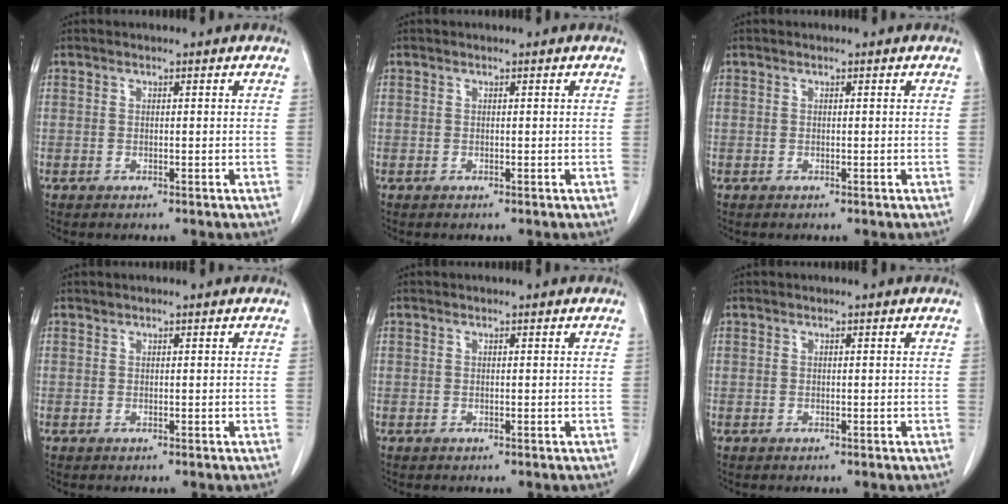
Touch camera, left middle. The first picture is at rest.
{"total": 0.0}
{"total": 0.0}
{"total": 0.0}
{"total": 0.0}
{"total": 0.0}